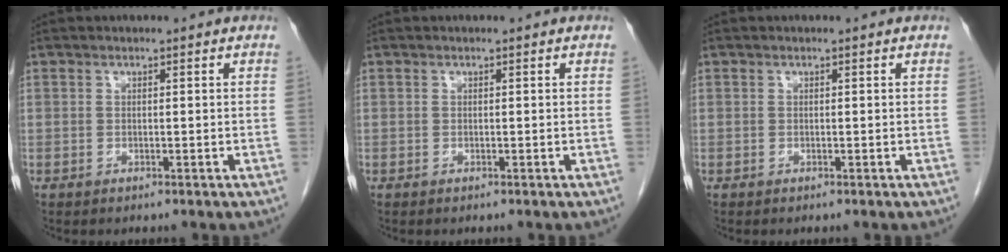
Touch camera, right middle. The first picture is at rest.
{"total": 0.0}
{"total": 0.0}